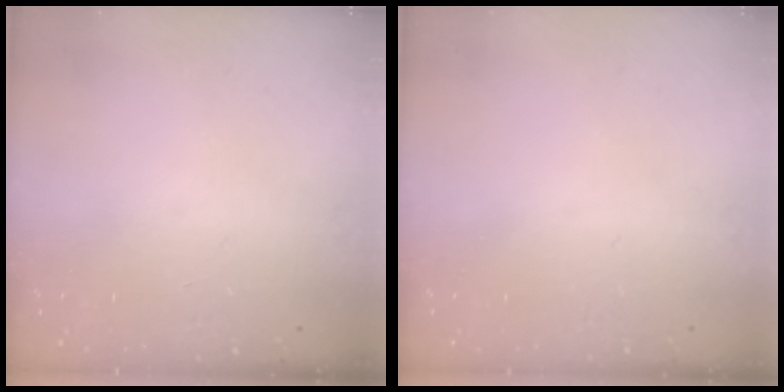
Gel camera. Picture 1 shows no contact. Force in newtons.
{"total": 0.0}